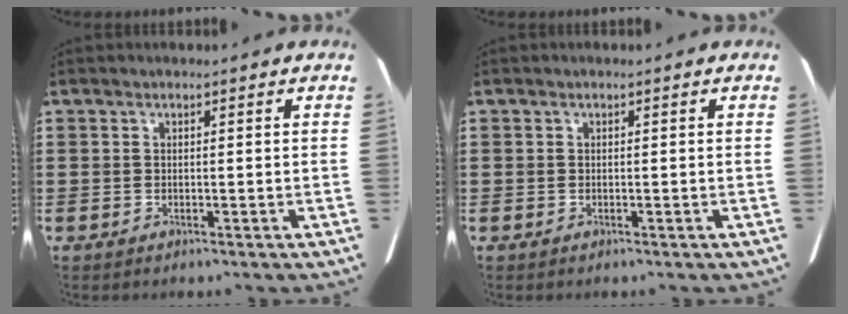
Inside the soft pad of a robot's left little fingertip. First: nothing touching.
{"total": 0.0}